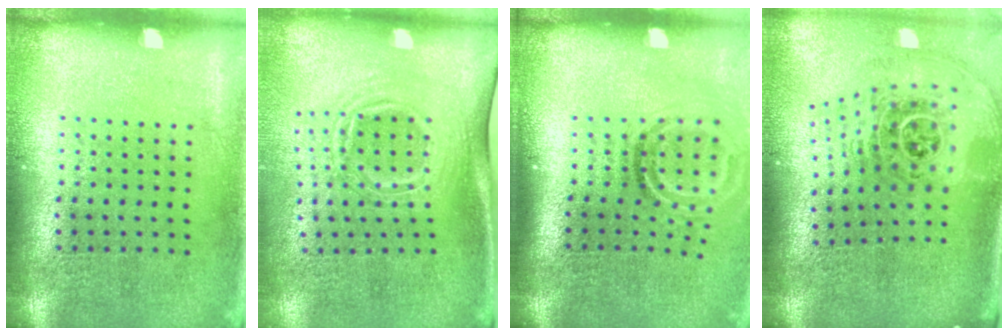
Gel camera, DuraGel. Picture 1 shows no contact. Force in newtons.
{"total": 1.7, "press": 1.2, "slide": 1.2}
{"total": 1.9, "press": 1.3, "slide": 1.4}
{"total": 2.5, "press": 1.7, "slide": 1.8}